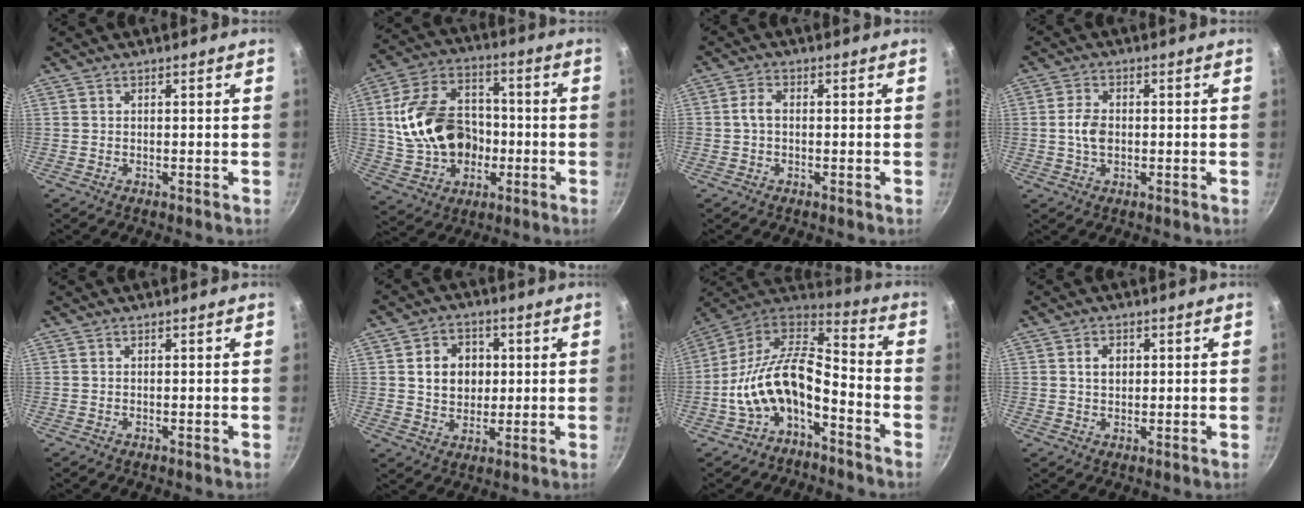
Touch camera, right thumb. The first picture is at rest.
{"total": 19.3, "force": [-1.0, 14.5, 12.7], "torque": [-0.205, 0.035, -0.010]}
{"total": 2.6, "force": [-0.1, 1.7, 1.9], "torque": [-0.037, 0.012, -0.006]}
{"total": 4.5, "force": [-0.2, 2.9, 3.4], "torque": [-0.062, 0.008, -0.007]}
{"total": 0.0}
{"total": 8.9, "force": [1.4, 7.3, 4.9], "torque": [-0.049, 0.001, 0.022]}
{"total": 16.0, "force": [-5.8, 8.6, 12.2], "torque": [-0.224, 0.068, -0.115]}
{"total": 3.0, "force": [0.7, 2.2, 1.9], "torque": [-0.018, 0.001, 0.011]}